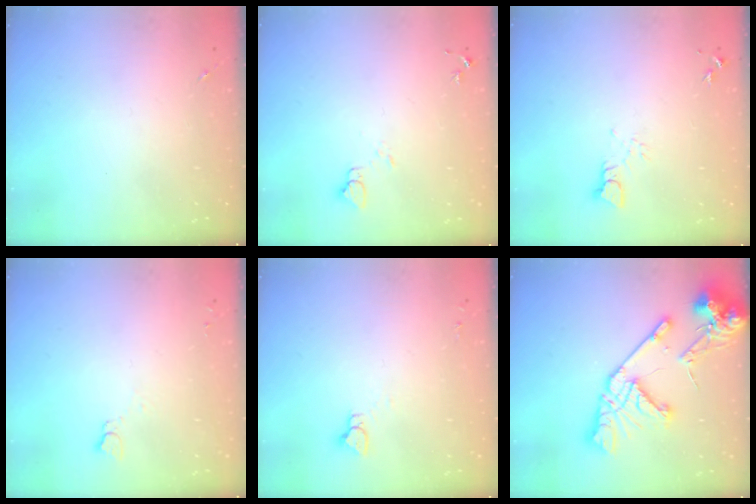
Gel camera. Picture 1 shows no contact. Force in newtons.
{"total": 3.9, "press": 3.9, "slide": 0.4}
{"total": 3.2, "press": 3.1, "slide": 0.4}
{"total": 2.7, "press": 2.7, "slide": 0.3}
{"total": 3.2, "press": 3.2, "slide": 0.2}
{"total": 20.9, "press": 20.7, "slide": 2.5}